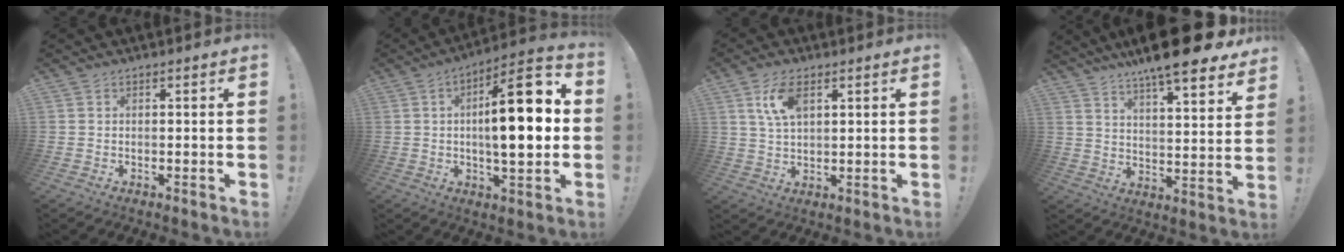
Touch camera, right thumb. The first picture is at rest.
{"total": 17.5, "force": [0.9, 5.4, 16.6], "torque": [-0.245, -0.001, 0.002]}
{"total": 8.2, "force": [3.5, 3.9, 6.3], "torque": [-0.122, -0.002, 0.062]}
{"total": 13.9, "force": [10.9, 1.2, 8.5], "torque": [-0.137, -0.086, 0.175]}